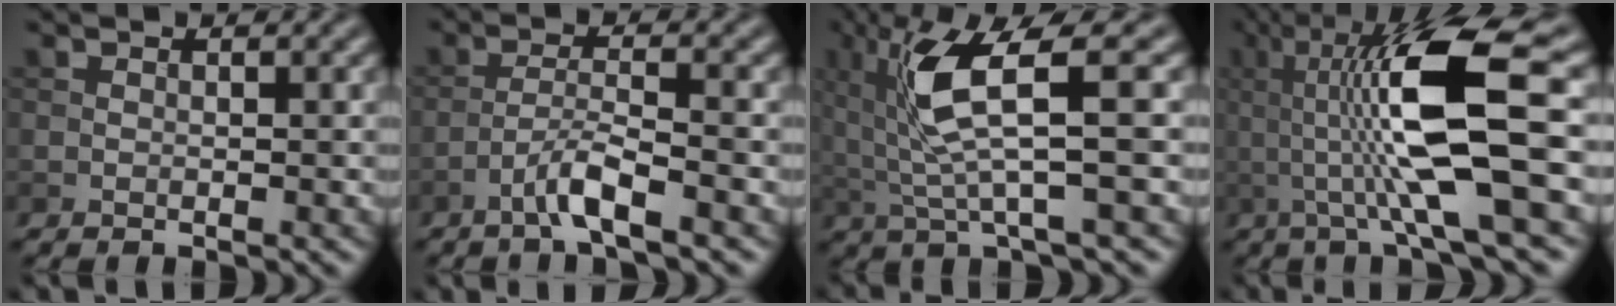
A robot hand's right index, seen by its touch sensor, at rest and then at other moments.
{"total": 3.3, "force": [-2.0, 0.2, 2.6], "torque": [-0.049, 0.012, -0.047]}
{"total": 7.1, "force": [1.4, 1.4, 6.8], "torque": [-0.144, 0.000, 0.029]}
{"total": 11.5, "force": [1.3, 2.6, 11.1], "torque": [-0.186, 0.004, 0.024]}